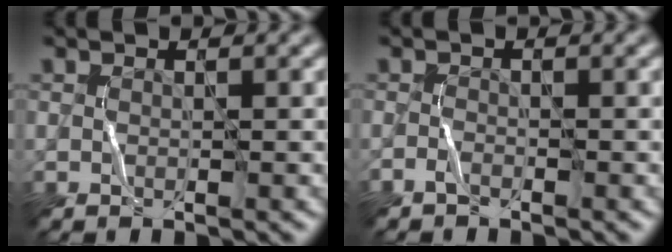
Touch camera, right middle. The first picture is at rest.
{"total": 0.8, "force": [-0.8, 0.0, -0.1], "torque": [-0.002, 0.008, -0.018]}